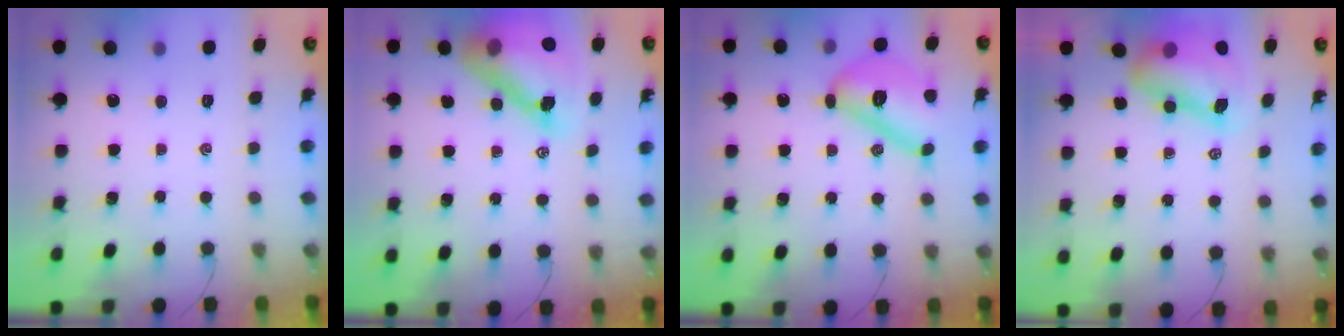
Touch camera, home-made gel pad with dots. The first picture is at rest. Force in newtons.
{"total": 16.3, "press": 15.7, "slide": 4.2}
{"total": 14.1, "press": 14.1, "slide": 1.0}
{"total": 10.8, "press": 10.3, "slide": 3.0}